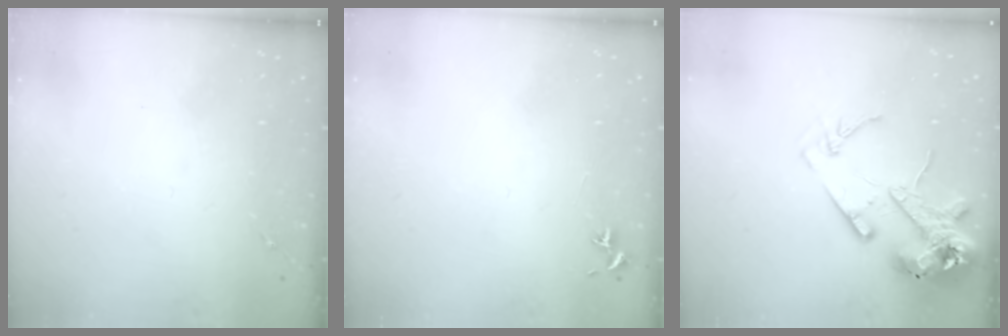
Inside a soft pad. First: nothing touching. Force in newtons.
{"total": 0.8, "press": 0.7, "slide": 0.3}
{"total": 14.8, "press": 14.6, "slide": 2.1}